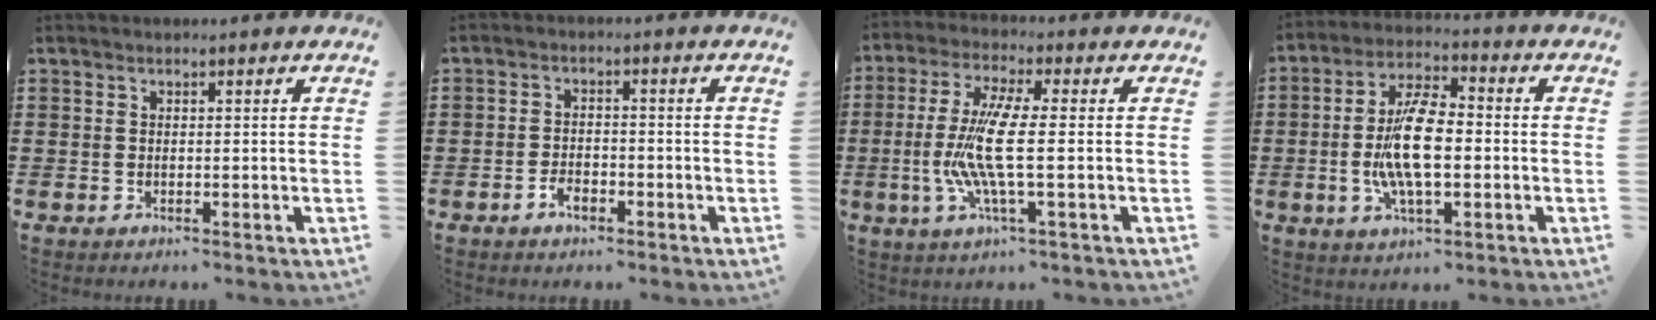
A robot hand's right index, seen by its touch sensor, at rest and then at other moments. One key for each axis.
{"total": 2.3, "fx": -1.6, "fy": 1.2, "fz": 1.3, "tx": -0.025, "ty": 0.002, "tz": -0.032}
{"total": 9.7, "fx": -0.9, "fy": 1.3, "fz": 9.5, "tx": -0.214, "ty": -0.020, "tz": -0.028}
{"total": 10.9, "fx": -1.3, "fy": 4.1, "fz": 10.0, "tx": -0.211, "ty": -0.006, "tz": -0.025}